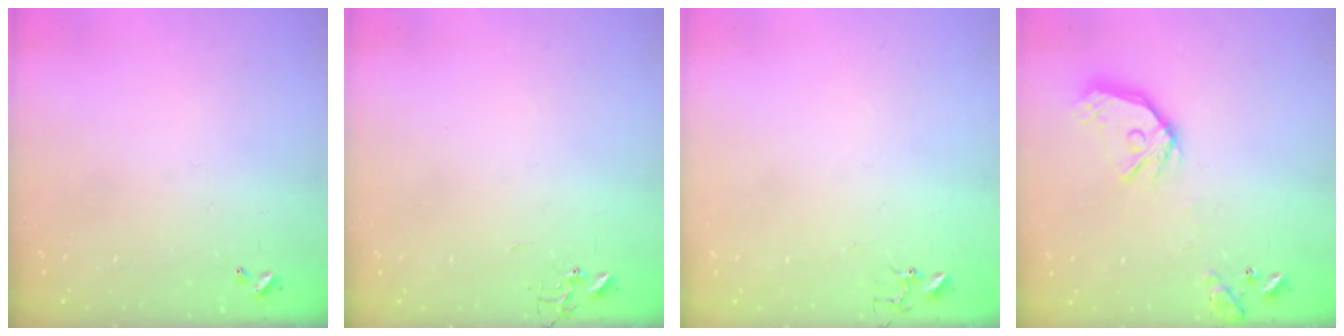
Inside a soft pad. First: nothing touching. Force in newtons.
{"total": 0.0}
{"total": 3.4, "press": 3.4, "slide": 0.3}
{"total": 15.3, "press": 15.1, "slide": 2.1}